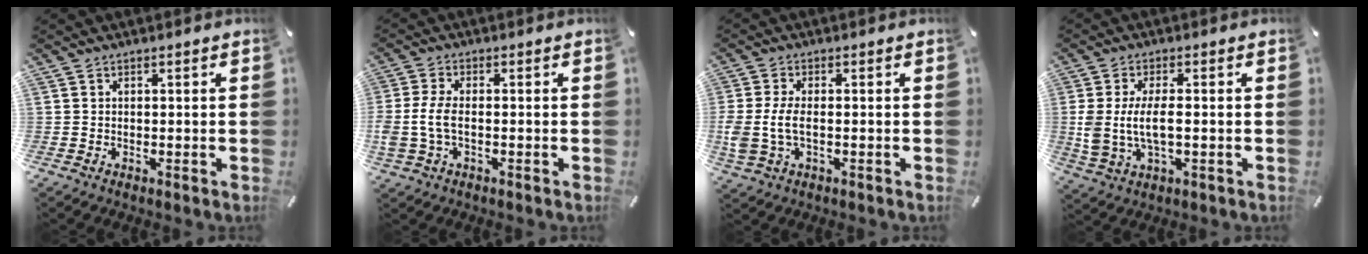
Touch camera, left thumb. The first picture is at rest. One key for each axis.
{"total": 6.0, "fx": -1.1, "fy": 3.1, "fz": 5.1, "tx": -0.112, "ty": 0.000, "tz": -0.022}
{"total": 6.5, "fx": -0.8, "fy": 3.3, "fz": 5.6, "tx": -0.128, "ty": -0.005, "tz": -0.018}
{"total": 8.5, "fx": 0.0, "fy": 3.7, "fz": 7.6, "tx": -0.169, "ty": -0.008, "tz": -0.004}